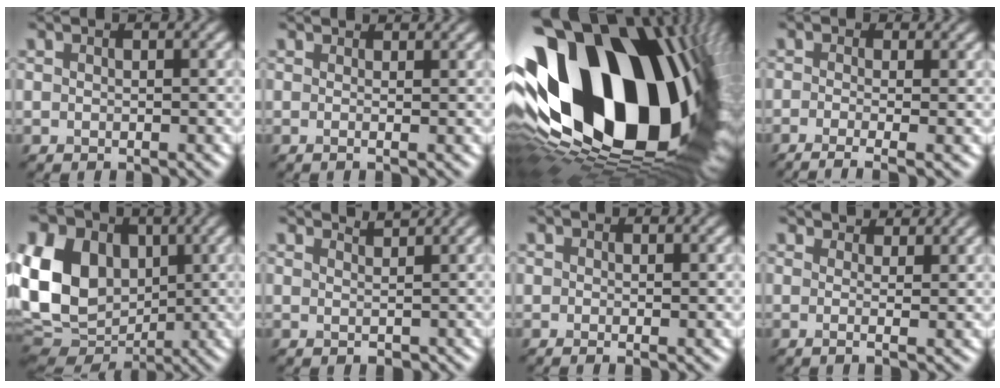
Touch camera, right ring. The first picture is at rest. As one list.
[{"total": 1.8, "force": [1.3, 0.4, 1.1], "torque": [-0.023, -0.011, 0.001]}, {"total": 23.3, "force": [1.8, 13.7, 18.7], "torque": [-0.353, -0.056, 0.035]}, {"total": 3.6, "force": [-1.1, 1.6, 3.0], "torque": [-0.040, -0.003, -0.033]}, {"total": 15.2, "force": [2.3, 11.6, 9.5], "torque": [-0.215, 0.018, 0.044]}, {"total": 1.7, "force": [1.6, 0.1, 0.4], "torque": [-0.012, -0.001, 0.022]}, {"total": 0.6, "force": [-0.1, 0.1, 0.6], "torque": [-0.011, -0.007, -0.004]}, {"total": 4.3, "force": [3.4, 1.1, 2.4], "torque": [-0.036, 0.000, 0.020]}]